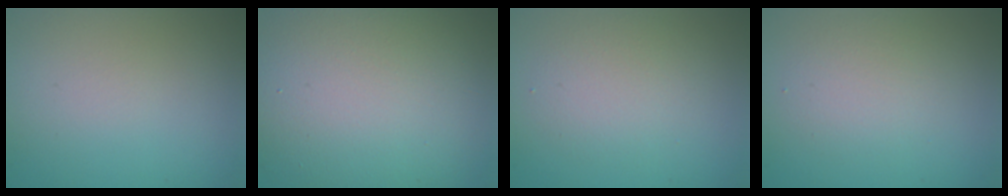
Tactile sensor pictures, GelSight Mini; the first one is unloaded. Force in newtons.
{"total": 12.7, "press": 12.6, "slide": 0.8}
{"total": 2.6, "press": 2.6, "slide": 0.1}
{"total": 2.4, "press": 2.4, "slide": 0.2}